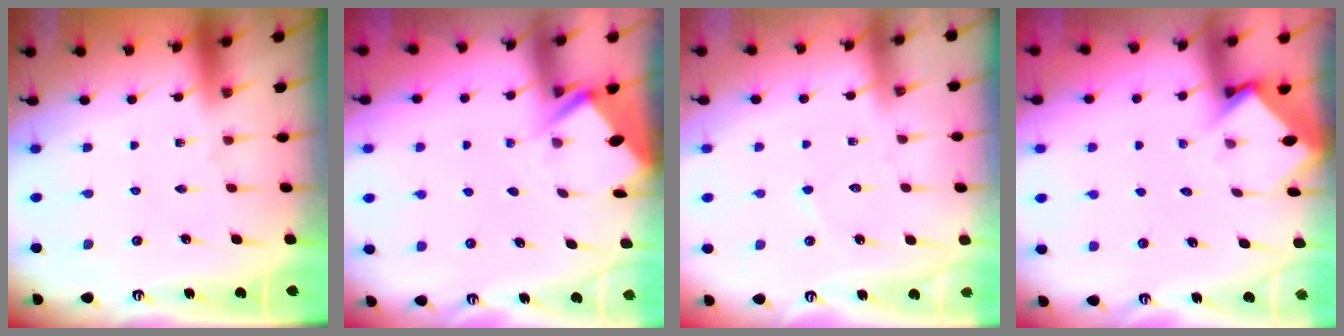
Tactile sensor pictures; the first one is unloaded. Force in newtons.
{"total": 2.8, "press": 2.8, "slide": 0.4}
{"total": 2.8, "press": 2.8, "slide": 0.2}
{"total": 3.7, "press": 3.7, "slide": 0.2}